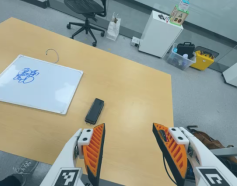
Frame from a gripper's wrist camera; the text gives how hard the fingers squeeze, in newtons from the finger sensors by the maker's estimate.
{"total": 0.0}